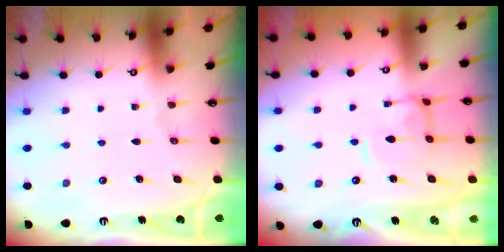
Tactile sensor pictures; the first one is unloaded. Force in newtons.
{"total": 2.2, "press": 2.1, "slide": 0.6}